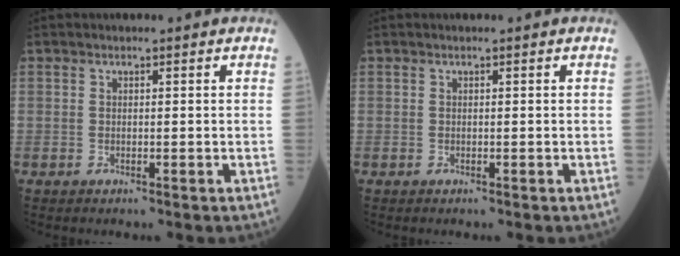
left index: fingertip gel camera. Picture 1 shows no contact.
{"total": 0.0}